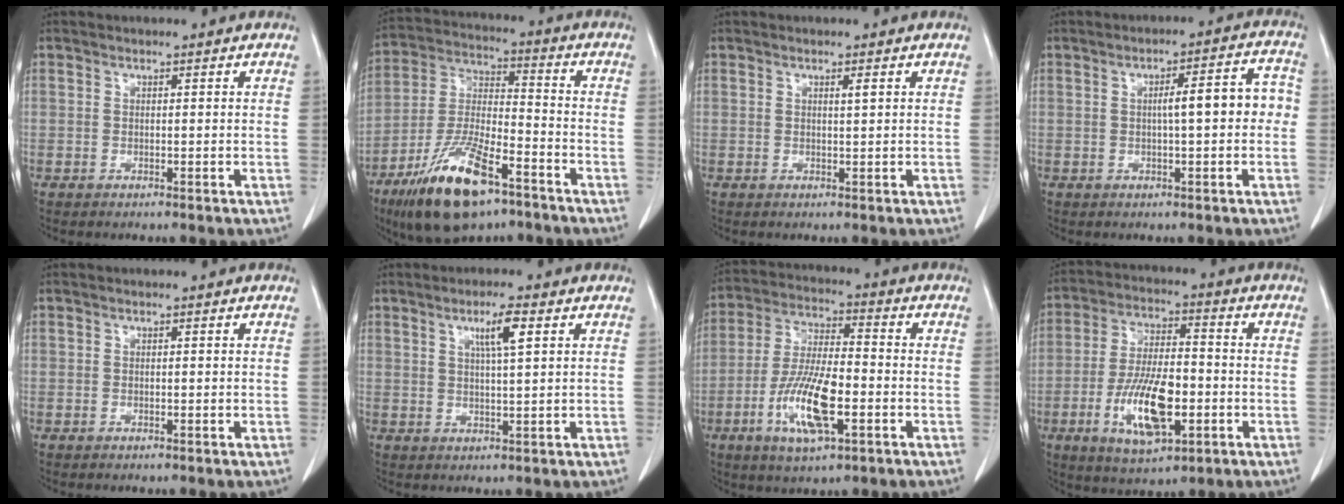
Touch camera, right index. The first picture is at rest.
{"total": 16.5, "force": [-10.1, 4.7, 12.2], "torque": [-0.257, -0.019, -0.179]}
{"total": 0.7, "force": [0.3, 0.0, 0.7], "torque": [-0.014, 0.001, 0.005]}
{"total": 6.8, "force": [-0.2, 1.3, 6.6], "torque": [-0.096, 0.031, -0.002]}
{"total": 0.0}
{"total": 4.6, "force": [1.9, 0.0, 4.1], "torque": [-0.071, 0.001, 0.033]}
{"total": 12.5, "force": [-4.3, 3.2, 11.3], "torque": [-0.230, -0.007, -0.076]}
{"total": 13.0, "force": [-3.9, 4.5, 11.5], "torque": [-0.225, -0.004, -0.065]}